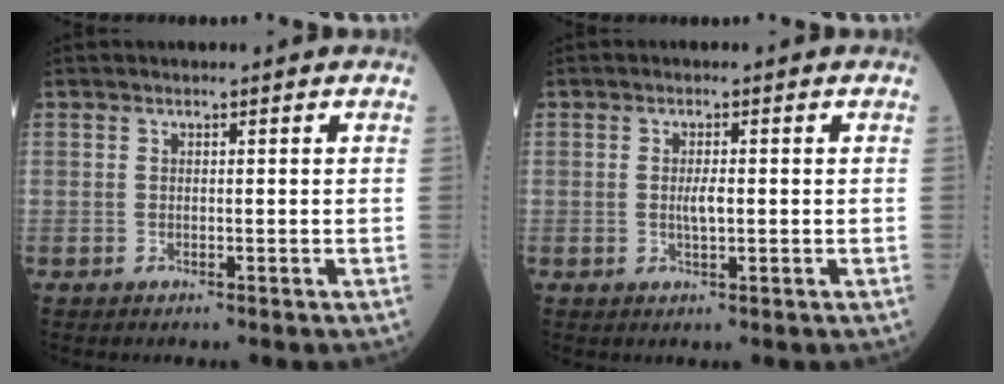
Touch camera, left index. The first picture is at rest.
{"total": 2.1, "force": [-0.1, 0.4, 2.1], "torque": [-0.043, -0.002, -0.001]}